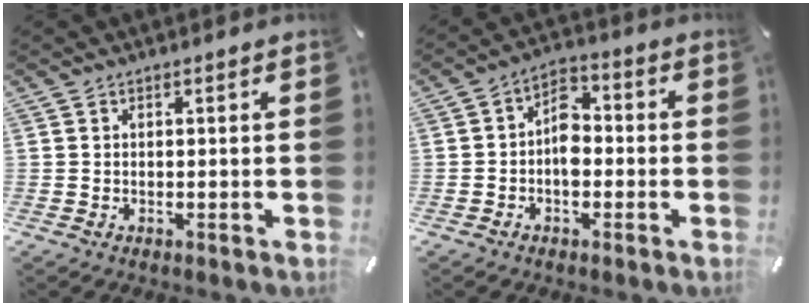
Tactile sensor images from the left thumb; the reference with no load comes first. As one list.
[{"total": 6.5, "force": [-1.8, 4.2, 4.5], "torque": [-0.076, 0.017, -0.034]}]